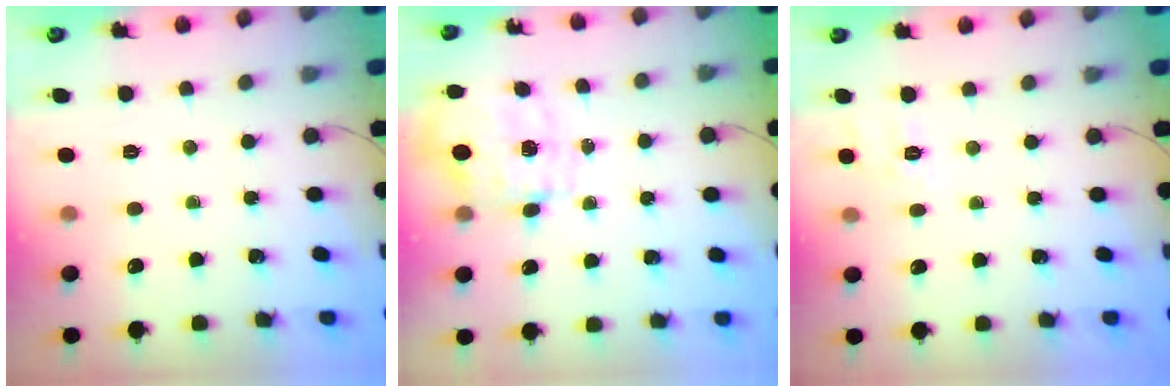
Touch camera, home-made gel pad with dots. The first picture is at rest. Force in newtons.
{"total": 3.5, "press": 3.3, "slide": 1.0}
{"total": 8.4, "press": 8.1, "slide": 2.0}